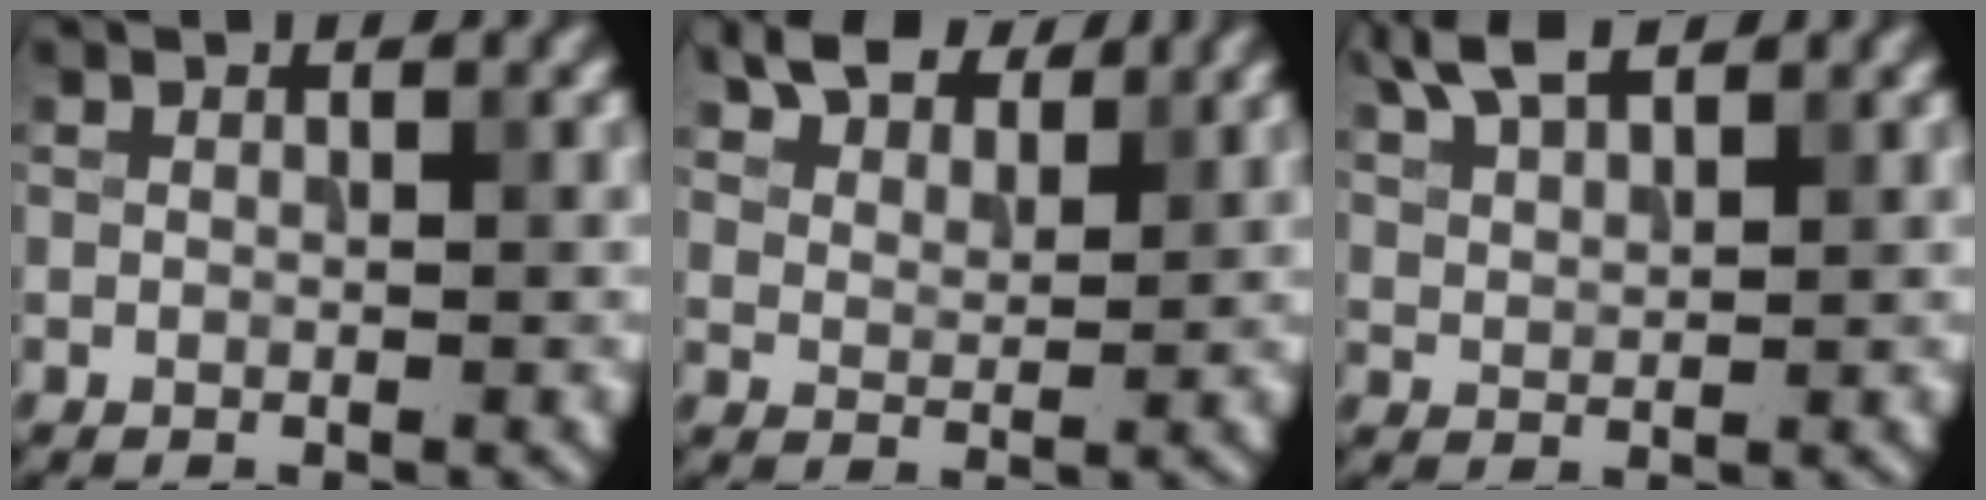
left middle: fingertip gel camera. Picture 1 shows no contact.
{"total": 5.9, "force": [4.9, 2.5, 2.3], "torque": [-0.053, -0.006, 0.097]}
{"total": 4.2, "force": [3.2, 1.3, 2.4], "torque": [-0.055, 0.013, 0.063]}